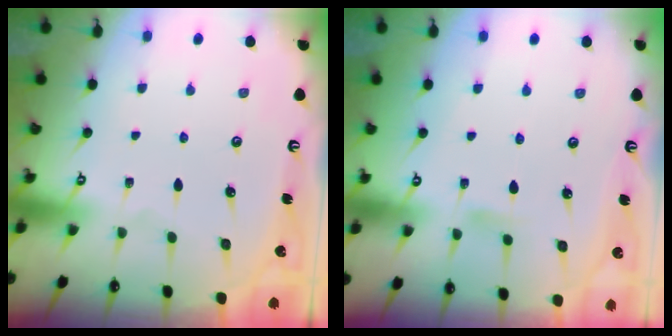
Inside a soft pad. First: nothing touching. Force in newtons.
{"total": 3.1, "press": 3.1, "slide": 0.4}